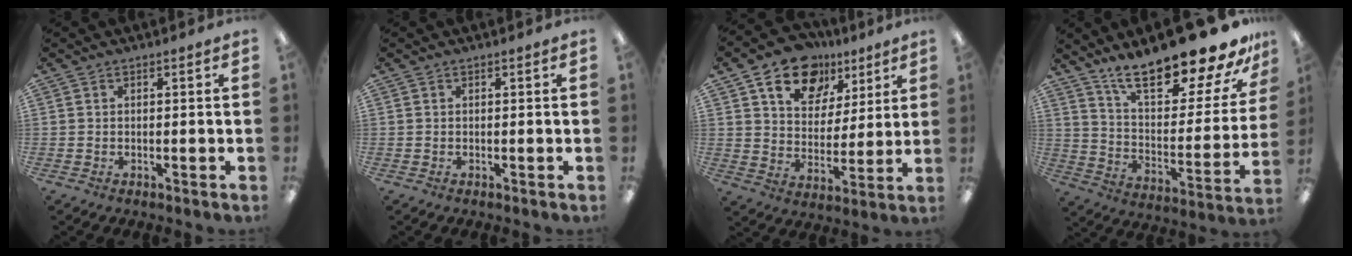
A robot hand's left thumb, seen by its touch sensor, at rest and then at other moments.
{"total": 0.0}
{"total": 15.4, "force": [10.0, 10.0, 6.2], "torque": [-0.092, -0.055, 0.181]}
{"total": 23.4, "force": [19.4, 5.9, 11.7], "torque": [-0.167, -0.141, 0.321]}